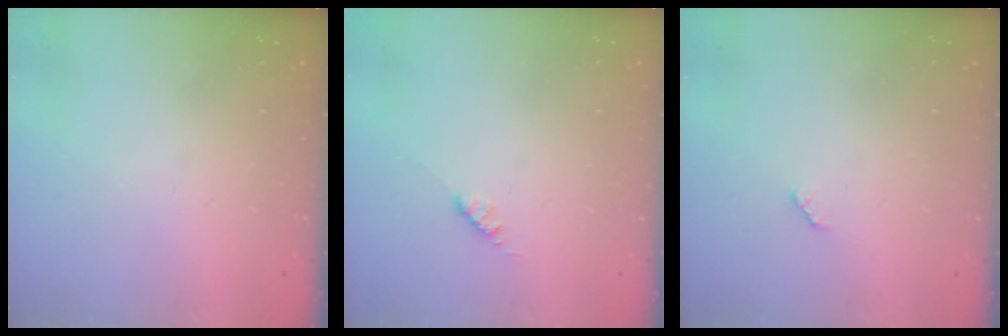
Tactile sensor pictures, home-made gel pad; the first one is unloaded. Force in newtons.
{"total": 2.8, "press": 2.8, "slide": 0.4}
{"total": 2.5, "press": 2.5, "slide": 0.4}